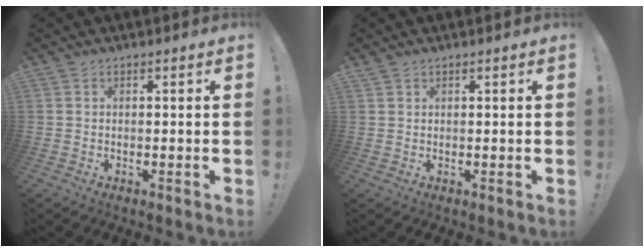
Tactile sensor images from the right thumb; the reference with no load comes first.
{"total": 0.9, "force": [0.8, 0.4, 0.1], "torque": [0.002, -0.003, 0.015]}